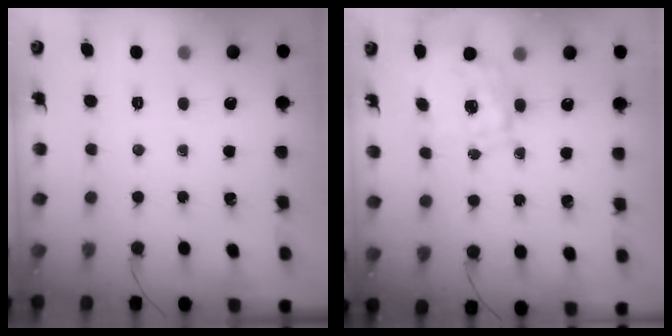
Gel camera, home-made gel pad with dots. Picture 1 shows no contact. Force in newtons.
{"total": 1.9, "press": 1.7, "slide": 0.7}